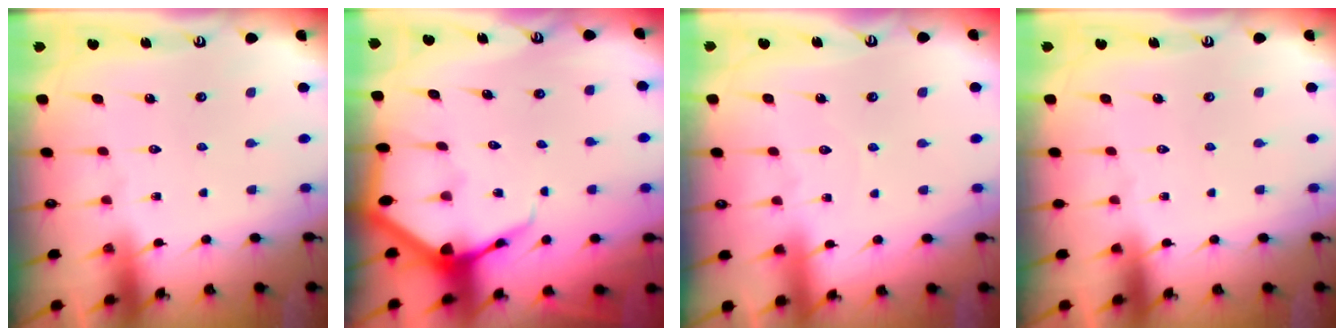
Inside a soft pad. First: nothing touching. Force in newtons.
{"total": 6.2, "press": 6.1, "slide": 0.8}
{"total": 3.4, "press": 3.4, "slide": 0.3}
{"total": 0.0}